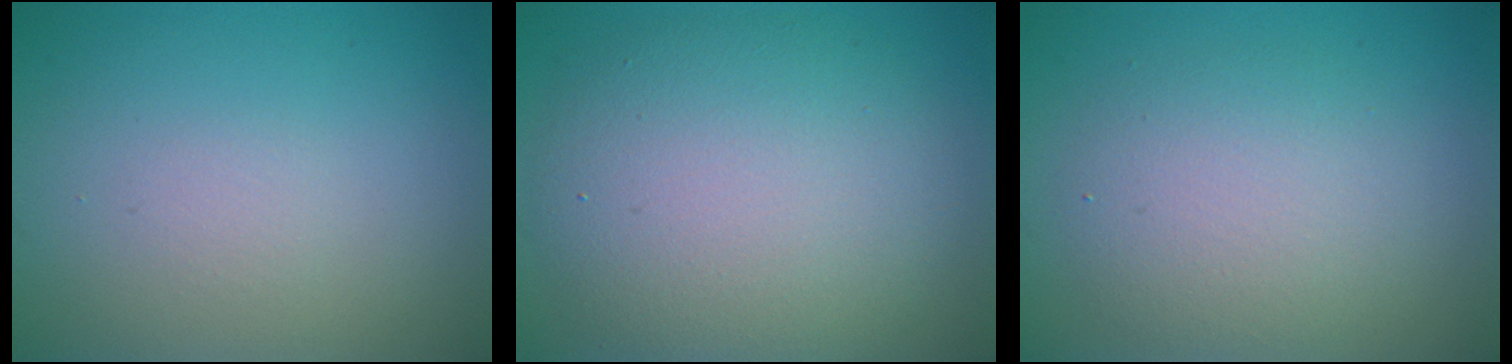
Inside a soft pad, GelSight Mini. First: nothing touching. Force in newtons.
{"total": 8.8, "press": 8.8, "slide": 0.7}
{"total": 4.2, "press": 4.2, "slide": 0.5}